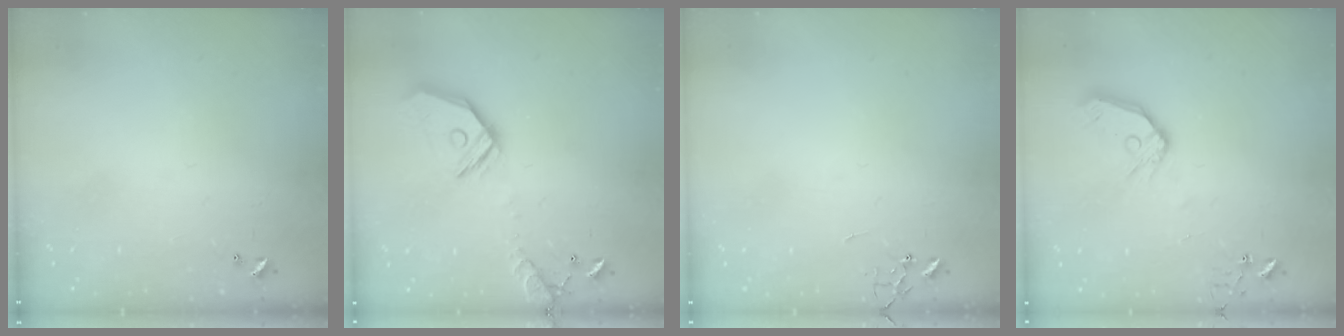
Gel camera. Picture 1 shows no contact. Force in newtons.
{"total": 16.6, "press": 16.4, "slide": 2.8}
{"total": 0.0}
{"total": 11.3, "press": 11.3, "slide": 1.3}